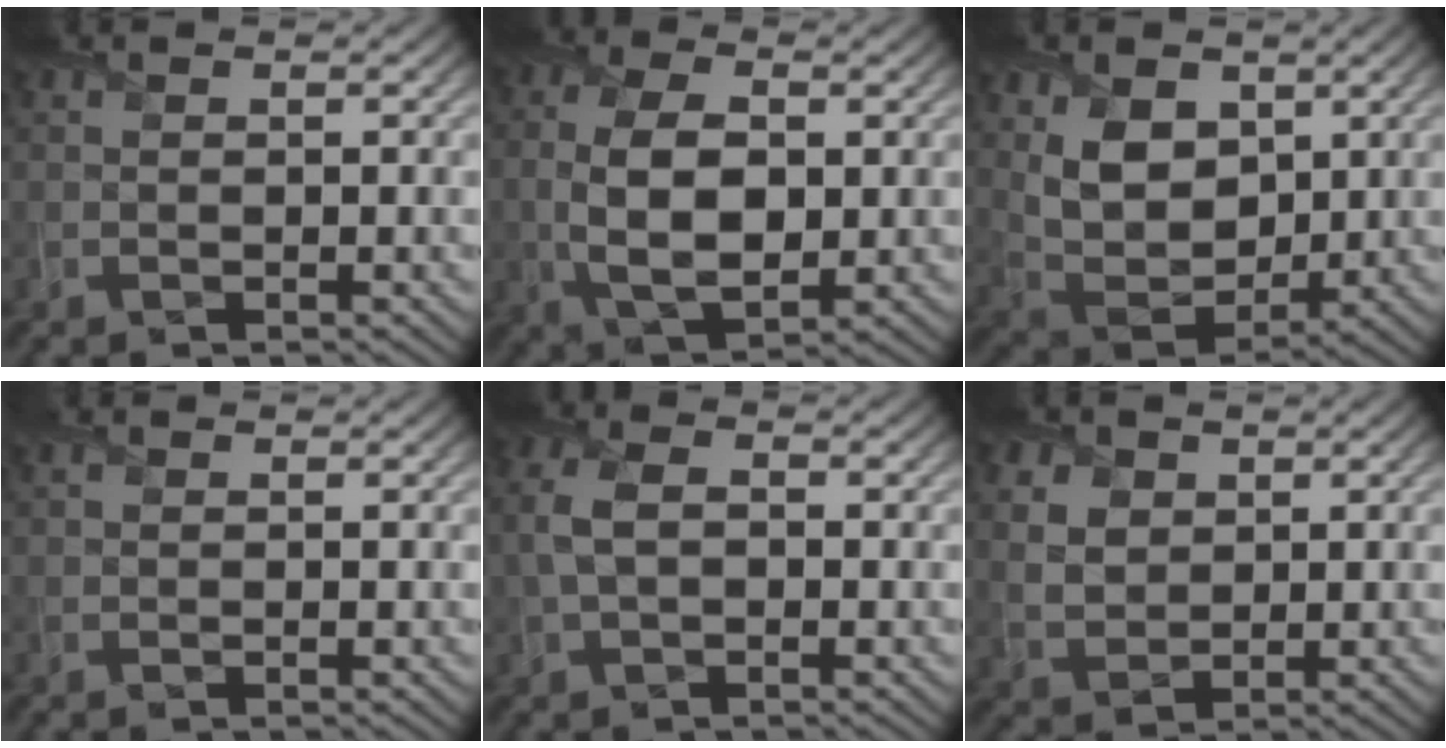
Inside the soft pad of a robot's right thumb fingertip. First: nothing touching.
{"total": 9.0, "force": [-0.4, 5.1, 7.5], "torque": [-0.170, -0.005, -0.010]}
{"total": 8.5, "force": [2.8, 5.8, 5.5], "torque": [-0.132, -0.012, 0.051]}
{"total": 1.1, "force": [0.7, 0.8, 0.3], "torque": [-0.008, 0.005, 0.012]}
{"total": 4.2, "force": [0.2, 2.7, 3.2], "torque": [-0.086, 0.006, 0.002]}
{"total": 5.4, "force": [2.4, 4.0, 2.8], "torque": [-0.095, 0.004, 0.045]}